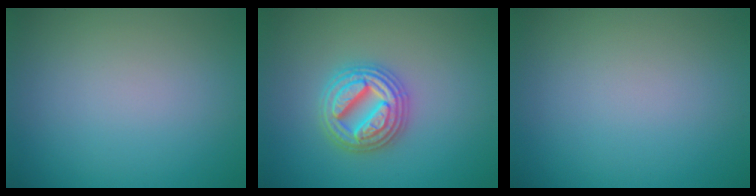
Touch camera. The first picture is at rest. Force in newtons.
{"total": 4.9, "press": 4.8, "slide": 0.8}
{"total": 0.0}